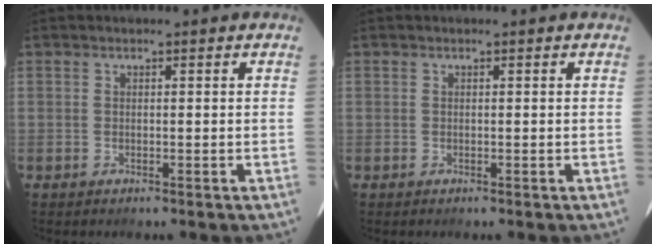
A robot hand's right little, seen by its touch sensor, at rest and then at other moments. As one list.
[{"total": 0.0}]